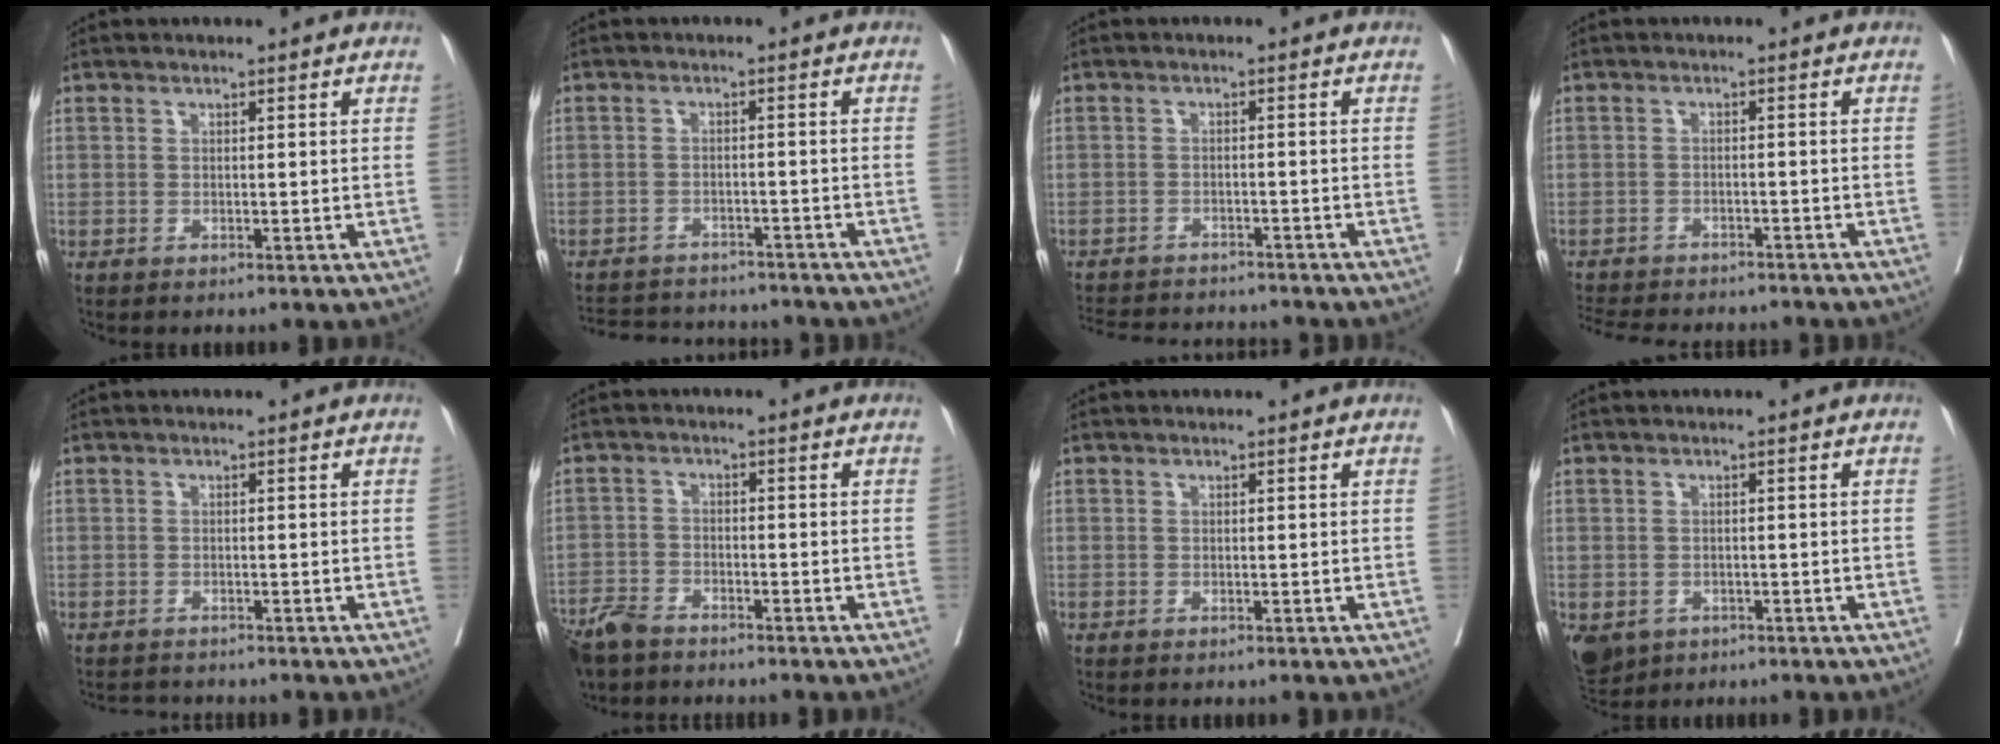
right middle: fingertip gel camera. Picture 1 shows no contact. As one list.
[{"total": 13.8, "force": [-12.7, 3.8, 3.9], "torque": [-0.084, 0.004, -0.164]}, {"total": 12.4, "force": [-11.6, 2.6, 3.5], "torque": [-0.071, 0.003, -0.156]}, {"total": 12.4, "force": [-11.0, 4.1, 3.8], "torque": [-0.078, -0.001, -0.144]}, {"total": 1.6, "force": [-1.5, 0.4, -0.3], "torque": [0.005, -0.006, -0.027]}, {"total": 6.2, "force": [-5.3, 2.1, 2.3], "torque": [-0.042, -0.013, -0.100]}, {"total": 0.0}, {"total": 9.7, "force": [-4.6, 7.7, 3.8], "torque": [-0.111, -0.013, -0.060]}]